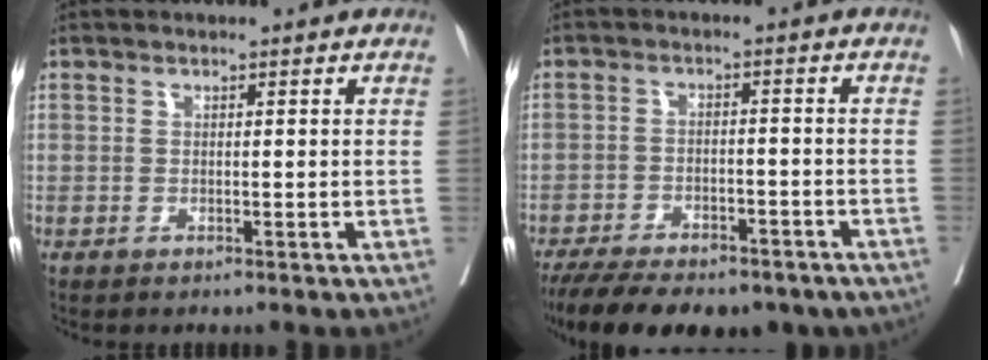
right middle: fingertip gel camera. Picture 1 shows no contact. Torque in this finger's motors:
{"motor_torque": [0.77, -1.20, 0.26, 0.12]}